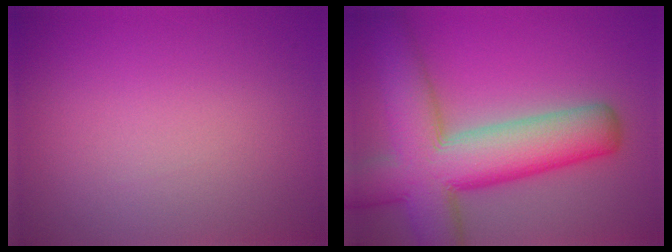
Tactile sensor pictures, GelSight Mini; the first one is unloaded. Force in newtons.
{"total": 11.9, "press": 11.9, "slide": 0.6}